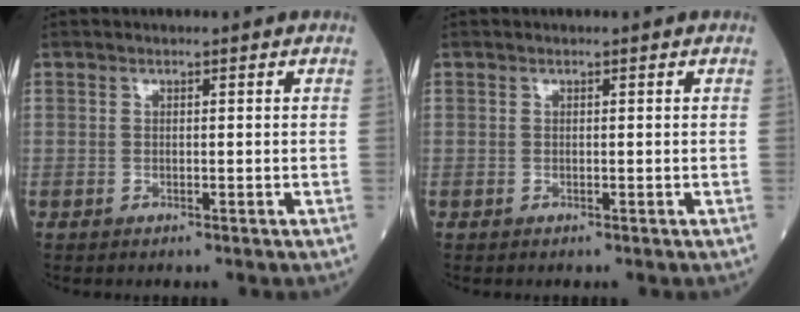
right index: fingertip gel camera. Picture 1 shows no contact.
{"total": 0.0}